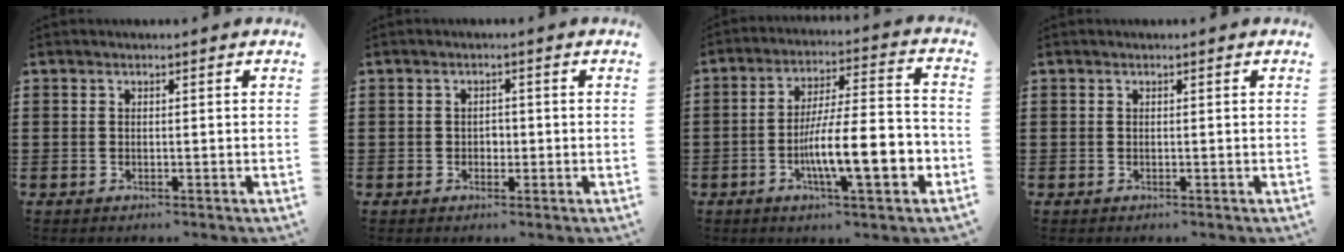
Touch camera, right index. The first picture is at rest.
{"total": 1.3, "force": [-0.3, 1.0, 0.7], "torque": [-0.015, 0.004, -0.007]}
{"total": 14.0, "force": [-4.5, 3.2, 12.9], "torque": [-0.205, -0.002, -0.077]}
{"total": 0.0}